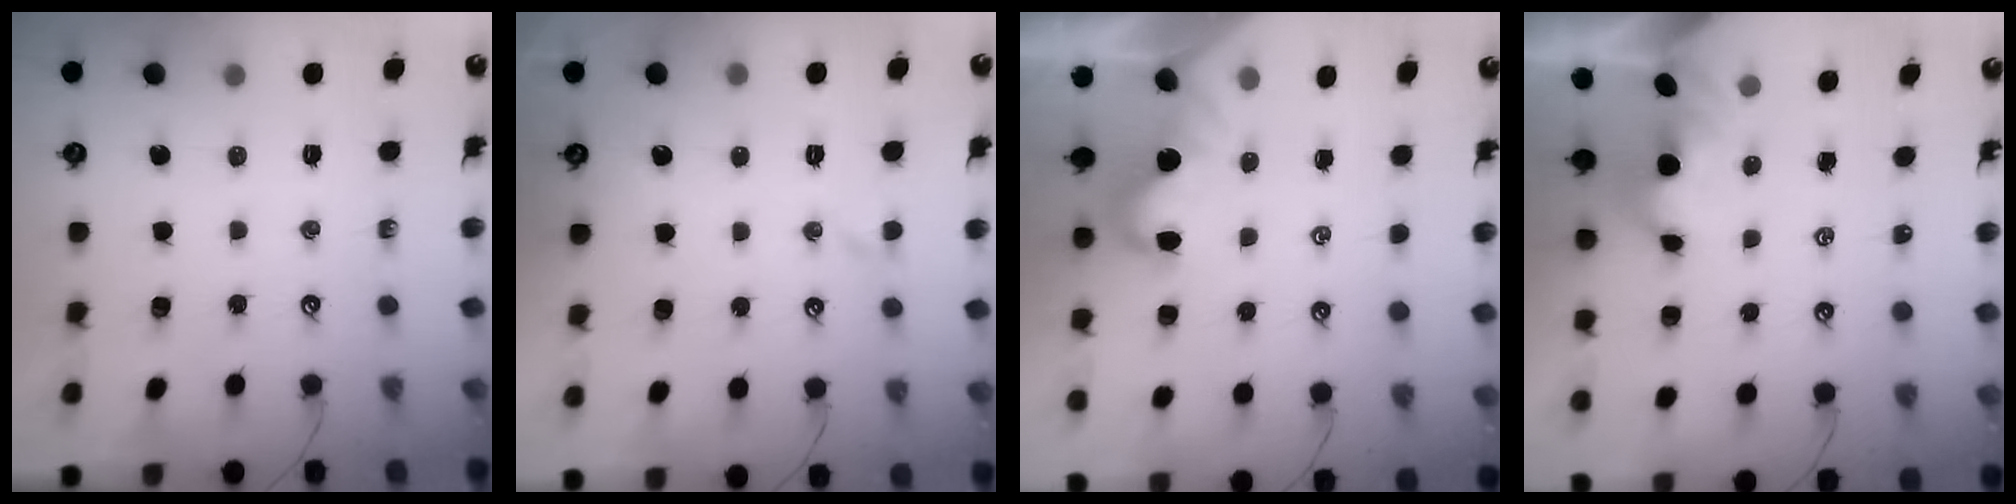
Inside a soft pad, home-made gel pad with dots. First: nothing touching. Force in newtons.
{"total": 0.6, "press": 0.2, "slide": 0.6}
{"total": 2.0, "press": 1.9, "slide": 0.6}
{"total": 1.6, "press": 1.5, "slide": 0.3}